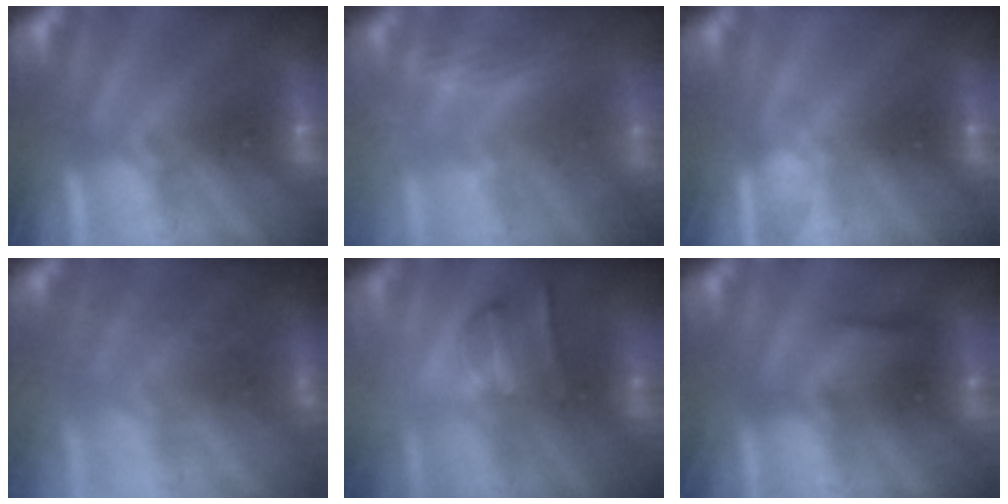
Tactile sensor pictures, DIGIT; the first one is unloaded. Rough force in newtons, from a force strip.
{"total": 2.8}
{"total": 4.9}
{"total": 5.7}
{"total": 3.3}
{"total": 2.4}